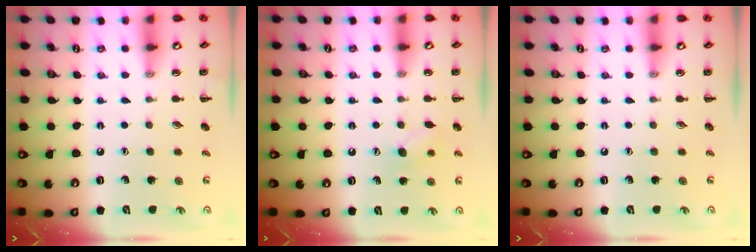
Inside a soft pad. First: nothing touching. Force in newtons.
{"total": 6.2, "press": 6.0, "slide": 1.5}
{"total": 0.0}